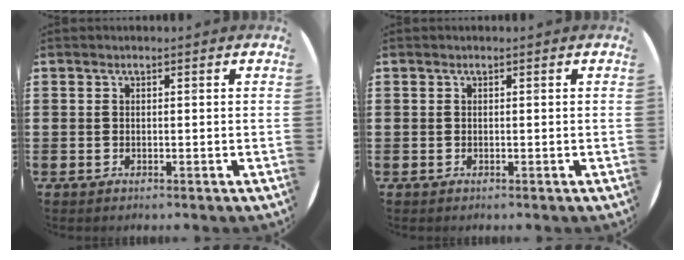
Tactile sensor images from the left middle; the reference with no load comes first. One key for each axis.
{"total": 0.0}